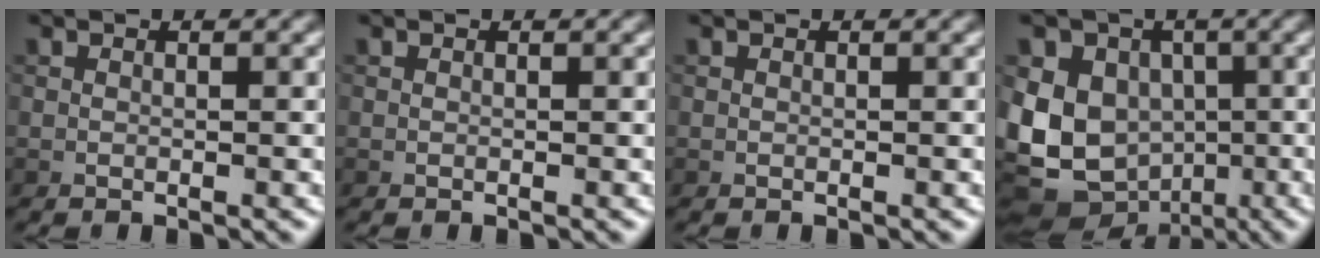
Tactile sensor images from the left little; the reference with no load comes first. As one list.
[{"total": 0.0}, {"total": 0.0}, {"total": 13.9, "force": [-2.7, 11.7, 7.1], "torque": [-0.139, -0.013, -0.065]}]